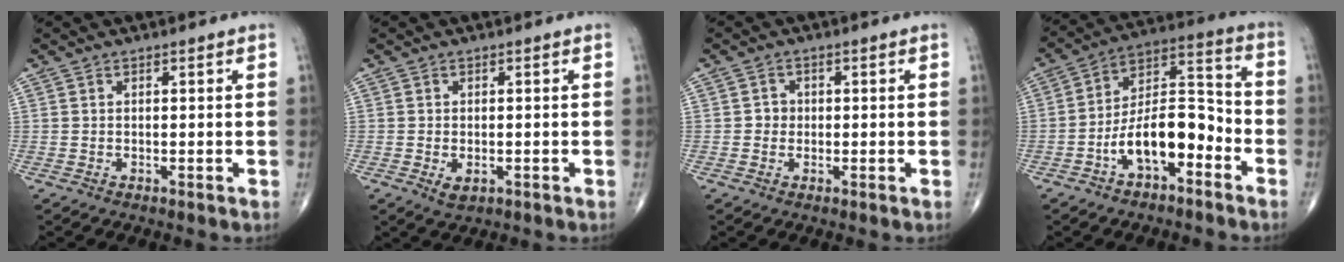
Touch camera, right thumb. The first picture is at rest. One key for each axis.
{"total": 2.6, "fx": -0.8, "fy": 1.5, "fz": 1.9, "tx": -0.031, "ty": -0.002, "tz": -0.008}
{"total": 1.9, "fx": -0.1, "fy": 1.8, "fz": 0.6, "tx": 0.004, "ty": 0.006, "tz": -0.006}
{"total": 13.5, "fx": -5.6, "fy": 6.6, "fz": 10.4, "tx": -0.159, "ty": 0.065, "tz": -0.101}